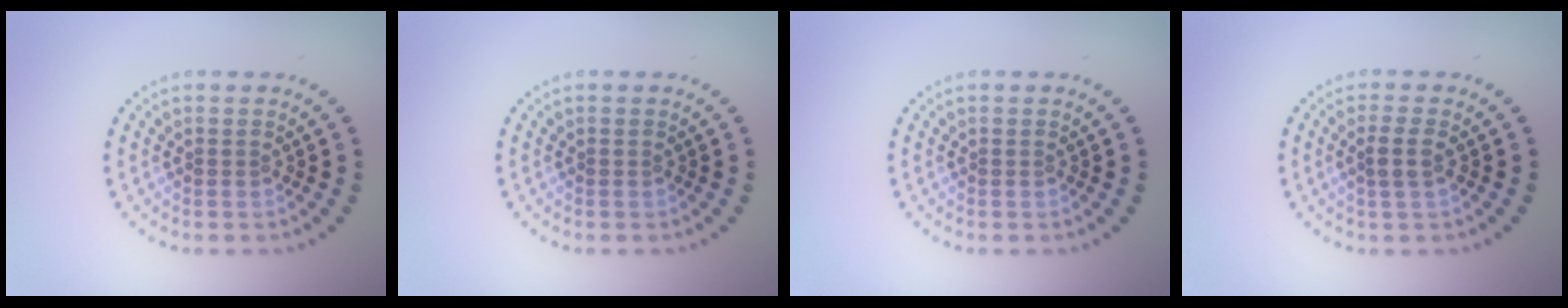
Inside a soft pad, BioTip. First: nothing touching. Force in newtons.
{"total": 0.0}
{"total": 0.0}
{"total": 1.8, "press": 1.6, "slide": 0.9}